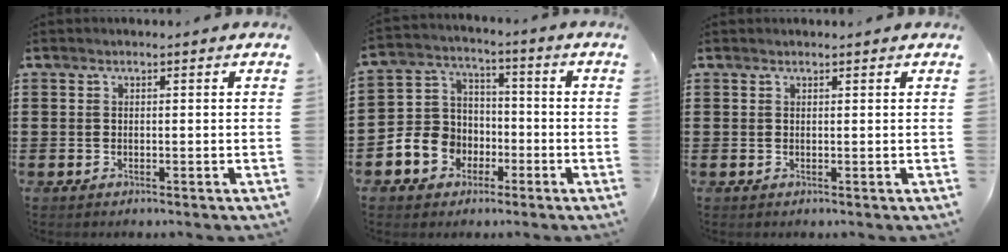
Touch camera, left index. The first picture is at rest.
{"total": 7.2, "force": [-2.8, 6.5, 1.6], "torque": [-0.071, 0.011, -0.058]}
{"total": 0.0}